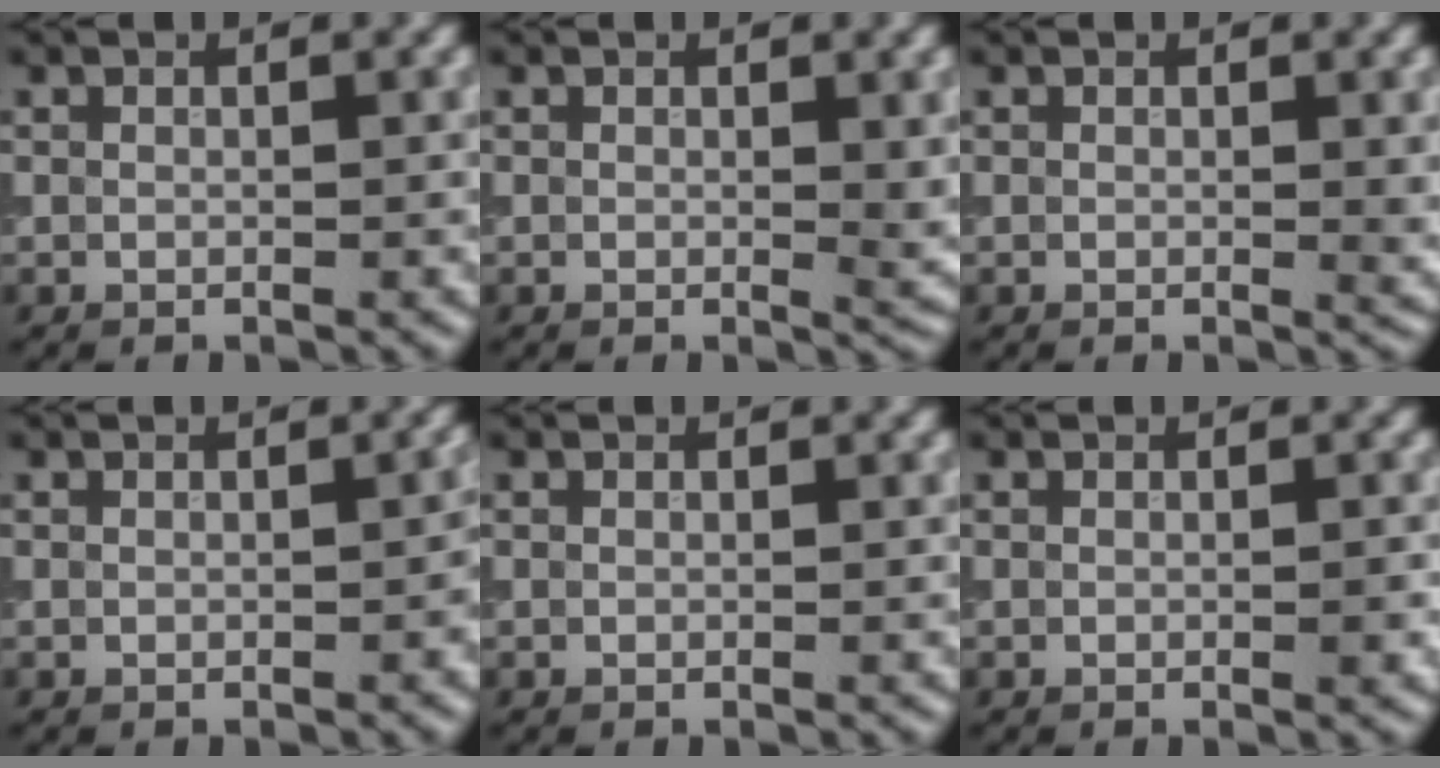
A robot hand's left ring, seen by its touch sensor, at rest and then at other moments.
{"total": 1.5, "force": [0.2, 0.4, 1.5], "torque": [-0.014, -0.006, 0.002]}
{"total": 1.1, "force": [0.2, 0.2, 1.1], "torque": [-0.010, -0.005, 0.002]}
{"total": 1.1, "force": [-0.1, 0.4, 1.0], "torque": [-0.012, 0.001, 0.001]}
{"total": 0.0}
{"total": 0.8, "force": [-0.1, 0.1, 0.8], "torque": [-0.010, 0.000, -0.001]}